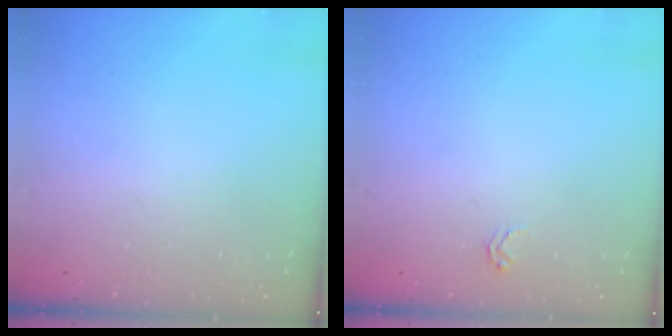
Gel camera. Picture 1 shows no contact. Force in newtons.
{"total": 2.5, "press": 2.5, "slide": 0.3}